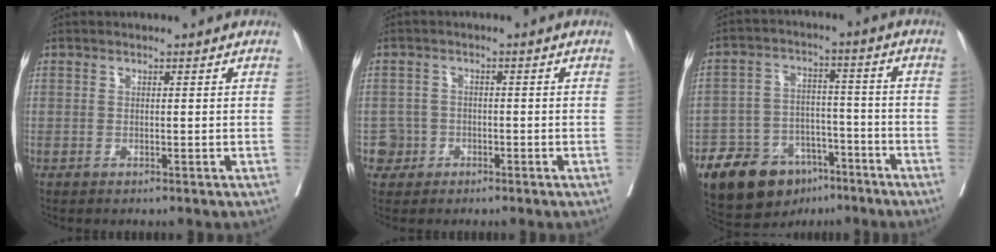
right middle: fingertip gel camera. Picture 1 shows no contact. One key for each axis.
{"total": 2.7, "fx": -1.1, "fy": 2.5, "fz": -0.3, "tx": 0.012, "ty": 0.014, "tz": -0.023}
{"total": 12.8, "fx": -8.5, "fy": 7.5, "fz": 5.9, "tx": -0.096, "ty": 0.019, "tz": -0.134}